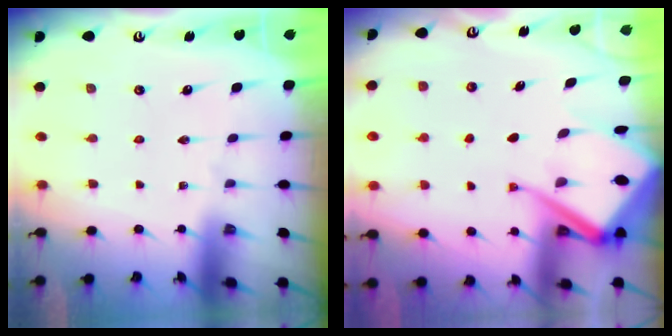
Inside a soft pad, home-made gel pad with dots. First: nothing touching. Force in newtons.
{"total": 12.6, "press": 12.5, "slide": 1.4}